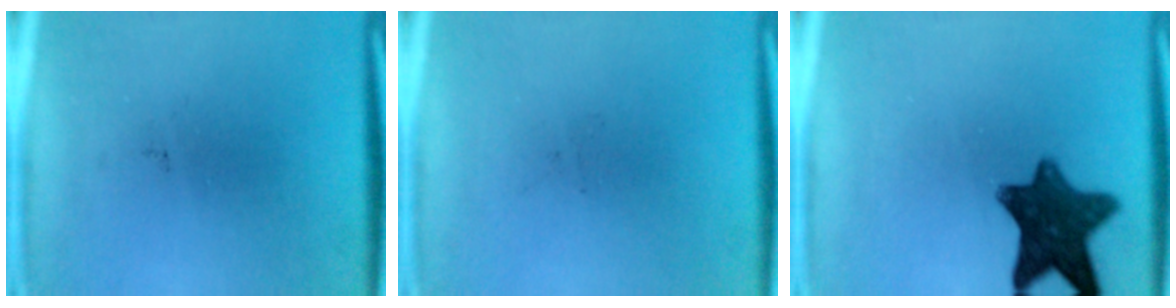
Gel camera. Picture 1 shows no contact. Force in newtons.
{"total": 0.0}
{"total": 10.5}